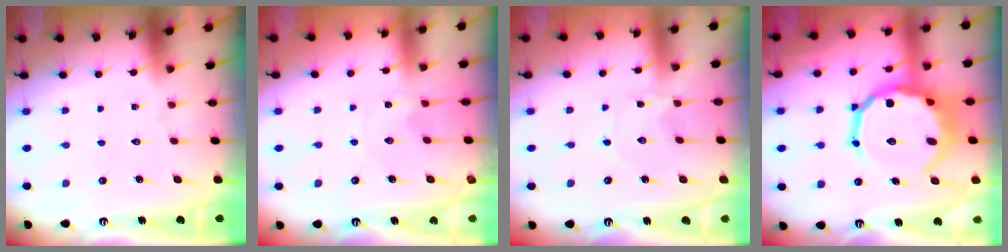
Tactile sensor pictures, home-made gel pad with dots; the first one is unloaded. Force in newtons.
{"total": 0.0}
{"total": 0.0}
{"total": 16.9, "press": 16.3, "slide": 4.2}